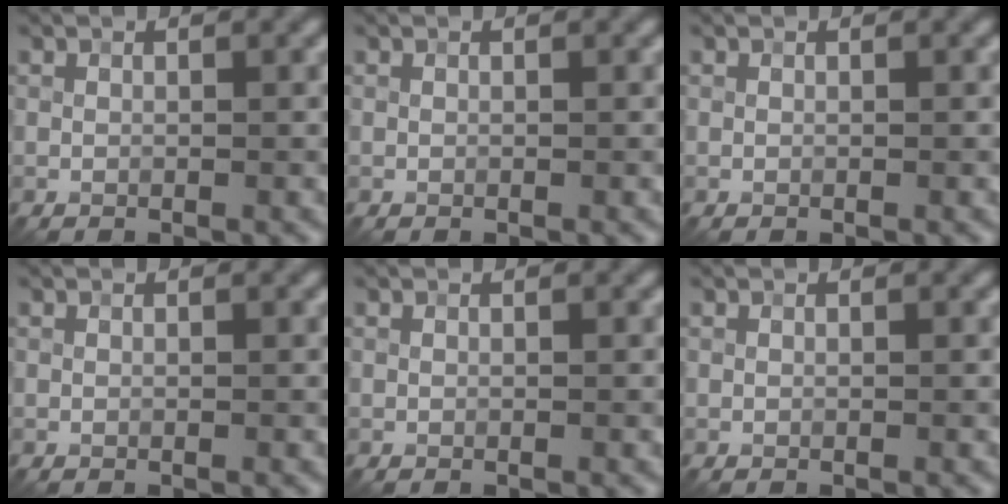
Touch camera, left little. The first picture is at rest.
{"total": 0.0}
{"total": 0.0}
{"total": 0.0}
{"total": 0.0}
{"total": 0.0}